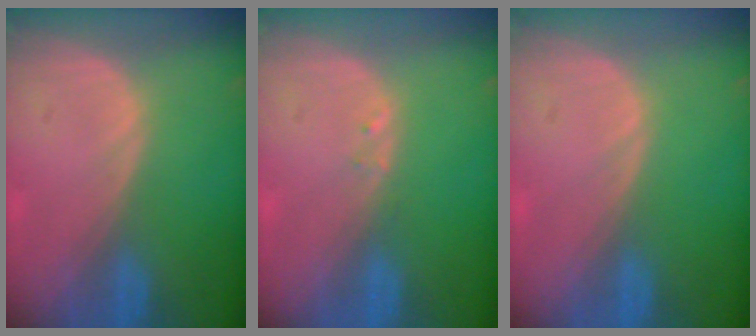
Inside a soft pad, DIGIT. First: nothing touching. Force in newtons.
{"total": 0.6, "press": 0.6, "slide": 0.1}
{"total": 0.0}